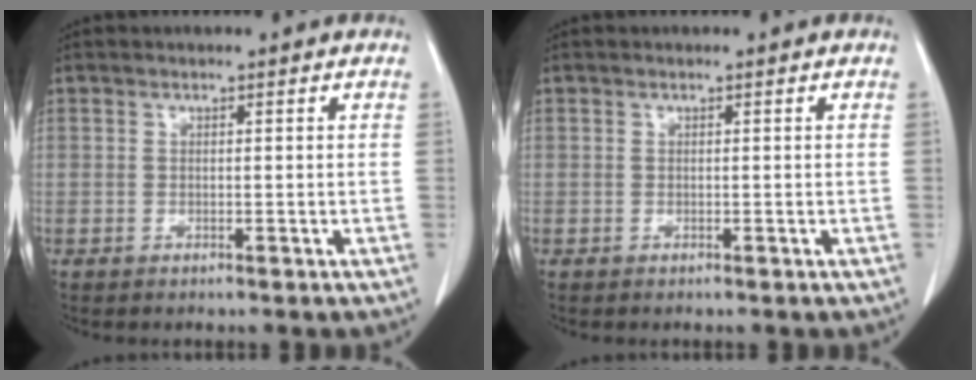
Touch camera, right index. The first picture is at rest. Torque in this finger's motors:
{"motor_torque": [0.00, 0.00, 0.00, 0.00]}